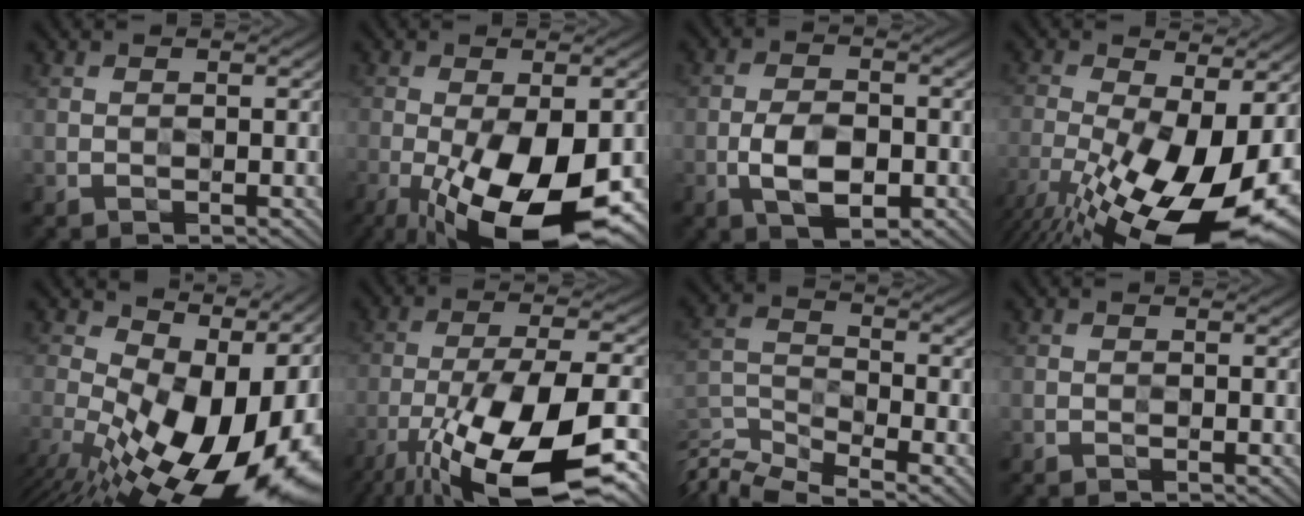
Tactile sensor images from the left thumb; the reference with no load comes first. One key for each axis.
{"total": 14.9, "fx": -5.2, "fy": 5.2, "fz": 12.9, "tx": -0.227, "ty": -0.016, "tz": -0.078}
{"total": 5.5, "fx": -1.8, "fy": 2.6, "fz": 4.5, "tx": -0.088, "ty": 0.001, "tz": -0.035}
{"total": 17.1, "fx": -6.4, "fy": 6.9, "fz": 14.3, "tx": -0.276, "ty": -0.015, "tz": -0.107}
{"total": 17.2, "fx": -1.2, "fy": 10.3, "fz": 13.7, "tx": -0.201, "ty": -0.010, "tz": -0.006}
{"total": 17.0, "fx": -9.2, "fy": 4.7, "fz": 13.5, "tx": -0.256, "ty": -0.013, "tz": -0.160}
{"total": 7.7, "fx": -6.8, "fy": 1.5, "fz": 3.1, "tx": -0.074, "ty": -0.008, "tz": -0.140}
{"total": 0.8, "fx": -0.7, "fy": -0.4, "fz": -0.3, "tx": 0.003, "ty": 0.003, "tz": -0.011}